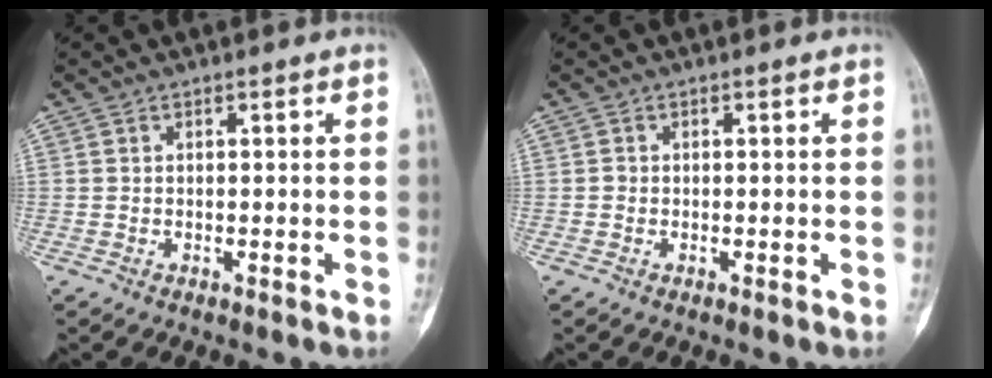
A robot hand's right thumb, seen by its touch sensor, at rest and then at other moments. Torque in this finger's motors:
{"motor_torque": [0.22, 0.00, -0.10, -0.03, 0.05]}